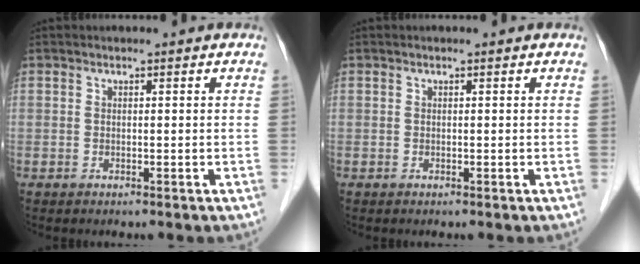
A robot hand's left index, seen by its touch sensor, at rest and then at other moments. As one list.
[{"total": 0.0}]